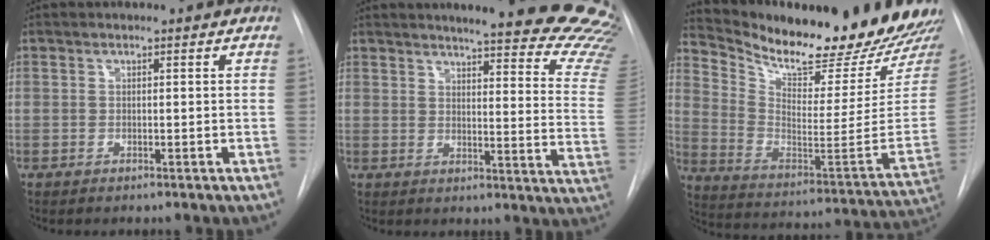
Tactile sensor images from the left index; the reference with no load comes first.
{"total": 25.8, "force": [23.2, 2.5, 10.9], "torque": [-0.116, -0.134, 0.246]}
{"total": 25.1, "force": [22.8, 2.8, 9.9], "torque": [-0.173, -0.100, 0.328]}